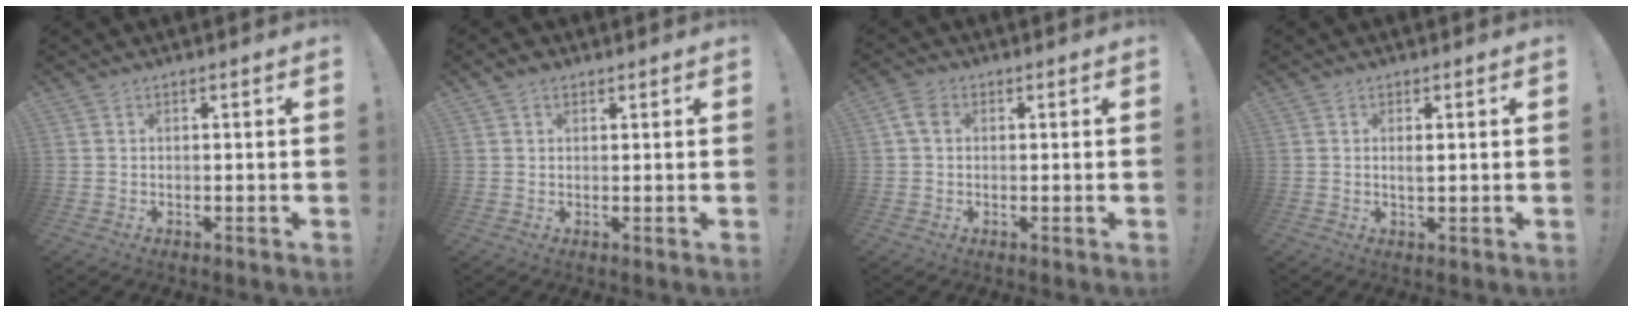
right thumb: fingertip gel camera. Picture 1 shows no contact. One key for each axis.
{"total": 1.8, "fx": 1.1, "fy": 1.2, "fz": 0.7, "tx": -0.008, "ty": -0.002, "tz": 0.021}
{"total": 5.0, "fx": 1.1, "fy": 3.8, "fz": 3.1, "tx": -0.061, "ty": 0.006, "tz": 0.022}
{"total": 1.6, "fx": 0.3, "fy": 0.4, "fz": 1.5, "tx": -0.028, "ty": -0.001, "tz": 0.004}